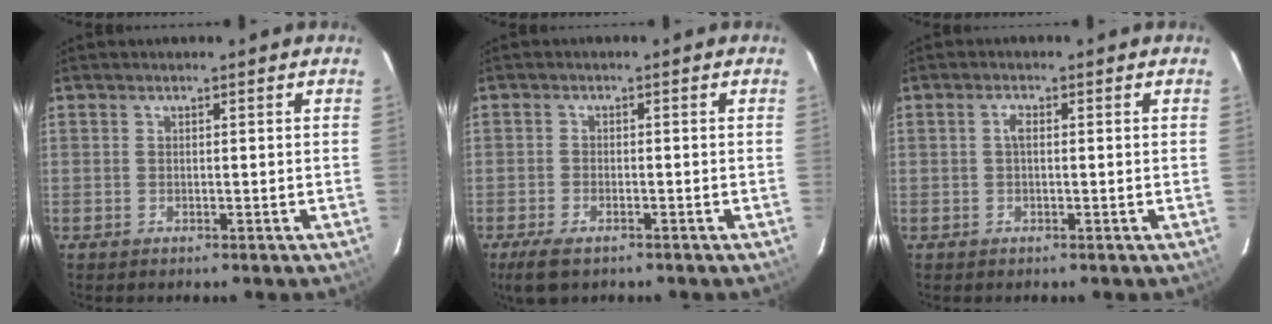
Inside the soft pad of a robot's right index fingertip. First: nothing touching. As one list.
[{"total": 4.8, "force": [-3.3, 1.9, 2.8], "torque": [-0.074, -0.014, -0.061]}, {"total": 1.4, "force": [0.0, 0.6, 1.2], "torque": [-0.024, 0.006, -0.002]}]